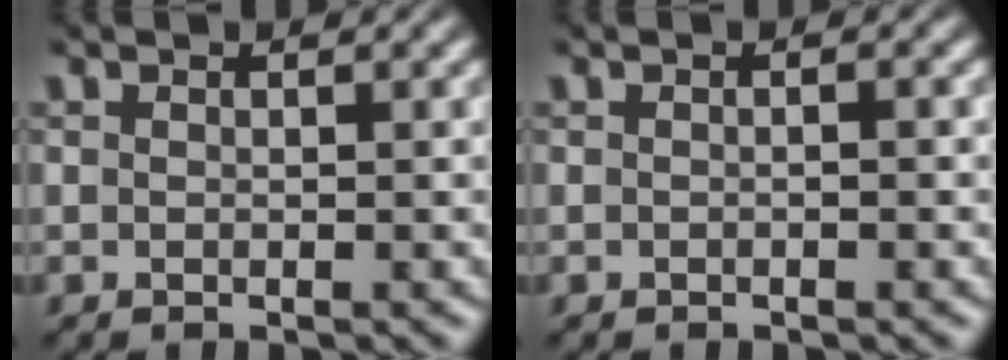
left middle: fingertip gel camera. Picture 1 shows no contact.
{"total": 0.6, "force": [-0.1, 0.1, 0.5], "torque": [-0.011, -0.001, -0.004]}